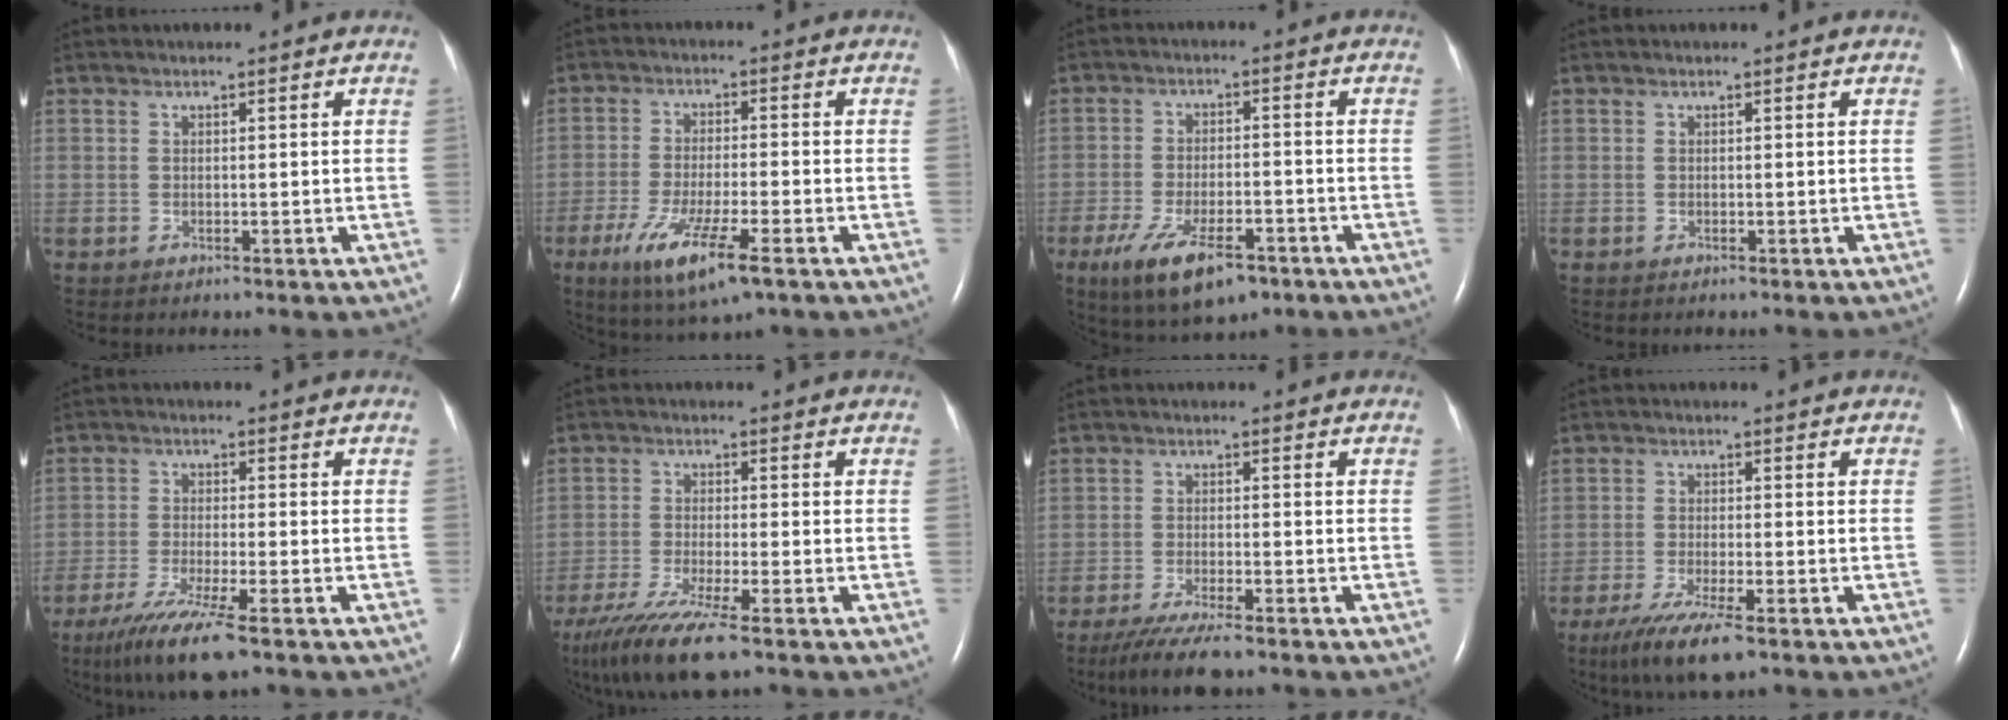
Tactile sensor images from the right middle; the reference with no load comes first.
{"total": 10.1, "force": [-5.2, 1.3, 8.5], "torque": [-0.169, -0.027, -0.085]}
{"total": 10.6, "force": [-6.3, 3.9, 7.6], "torque": [-0.142, -0.015, -0.100]}
{"total": 0.0}
{"total": 9.1, "force": [-6.1, 0.2, 6.7], "torque": [-0.125, -0.026, -0.104]}
{"total": 11.1, "force": [-7.9, 0.4, 7.8], "torque": [-0.143, -0.030, -0.136]}
{"total": 7.6, "force": [-6.0, 0.6, 4.6], "torque": [-0.082, -0.020, -0.099]}
{"total": 7.8, "force": [-5.1, 0.9, 5.8], "torque": [-0.108, -0.022, -0.084]}